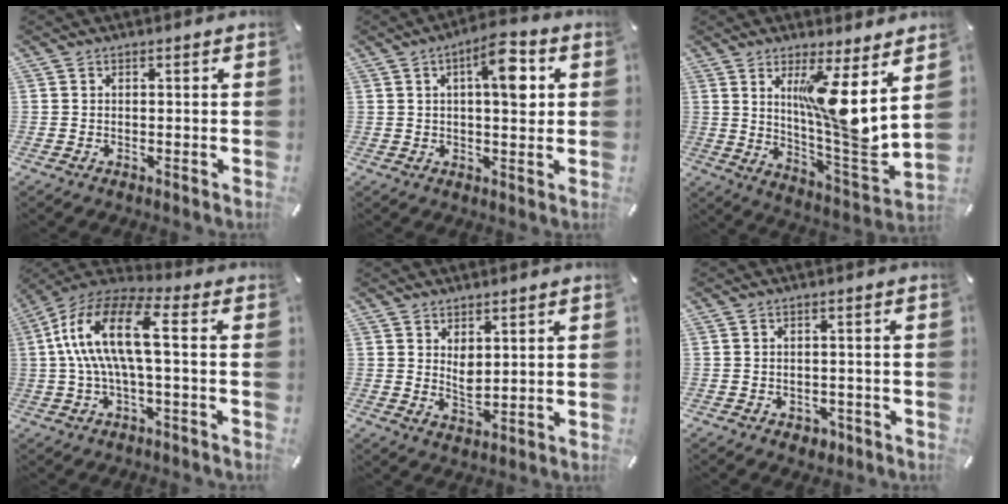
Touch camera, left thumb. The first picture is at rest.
{"total": 9.9, "force": [2.8, 4.0, 8.6], "torque": [-0.117, -0.009, 0.040]}
{"total": 14.0, "force": [5.7, 1.9, 12.6], "torque": [-0.199, -0.052, 0.088]}
{"total": 15.8, "force": [1.1, 5.9, 14.6], "torque": [-0.311, -0.001, 0.008]}
{"total": 3.8, "force": [1.6, 2.1, 2.6], "torque": [-0.039, -0.009, 0.027]}
{"total": 2.6, "force": [-1.3, 2.1, 0.9], "torque": [-0.014, 0.006, -0.026]}